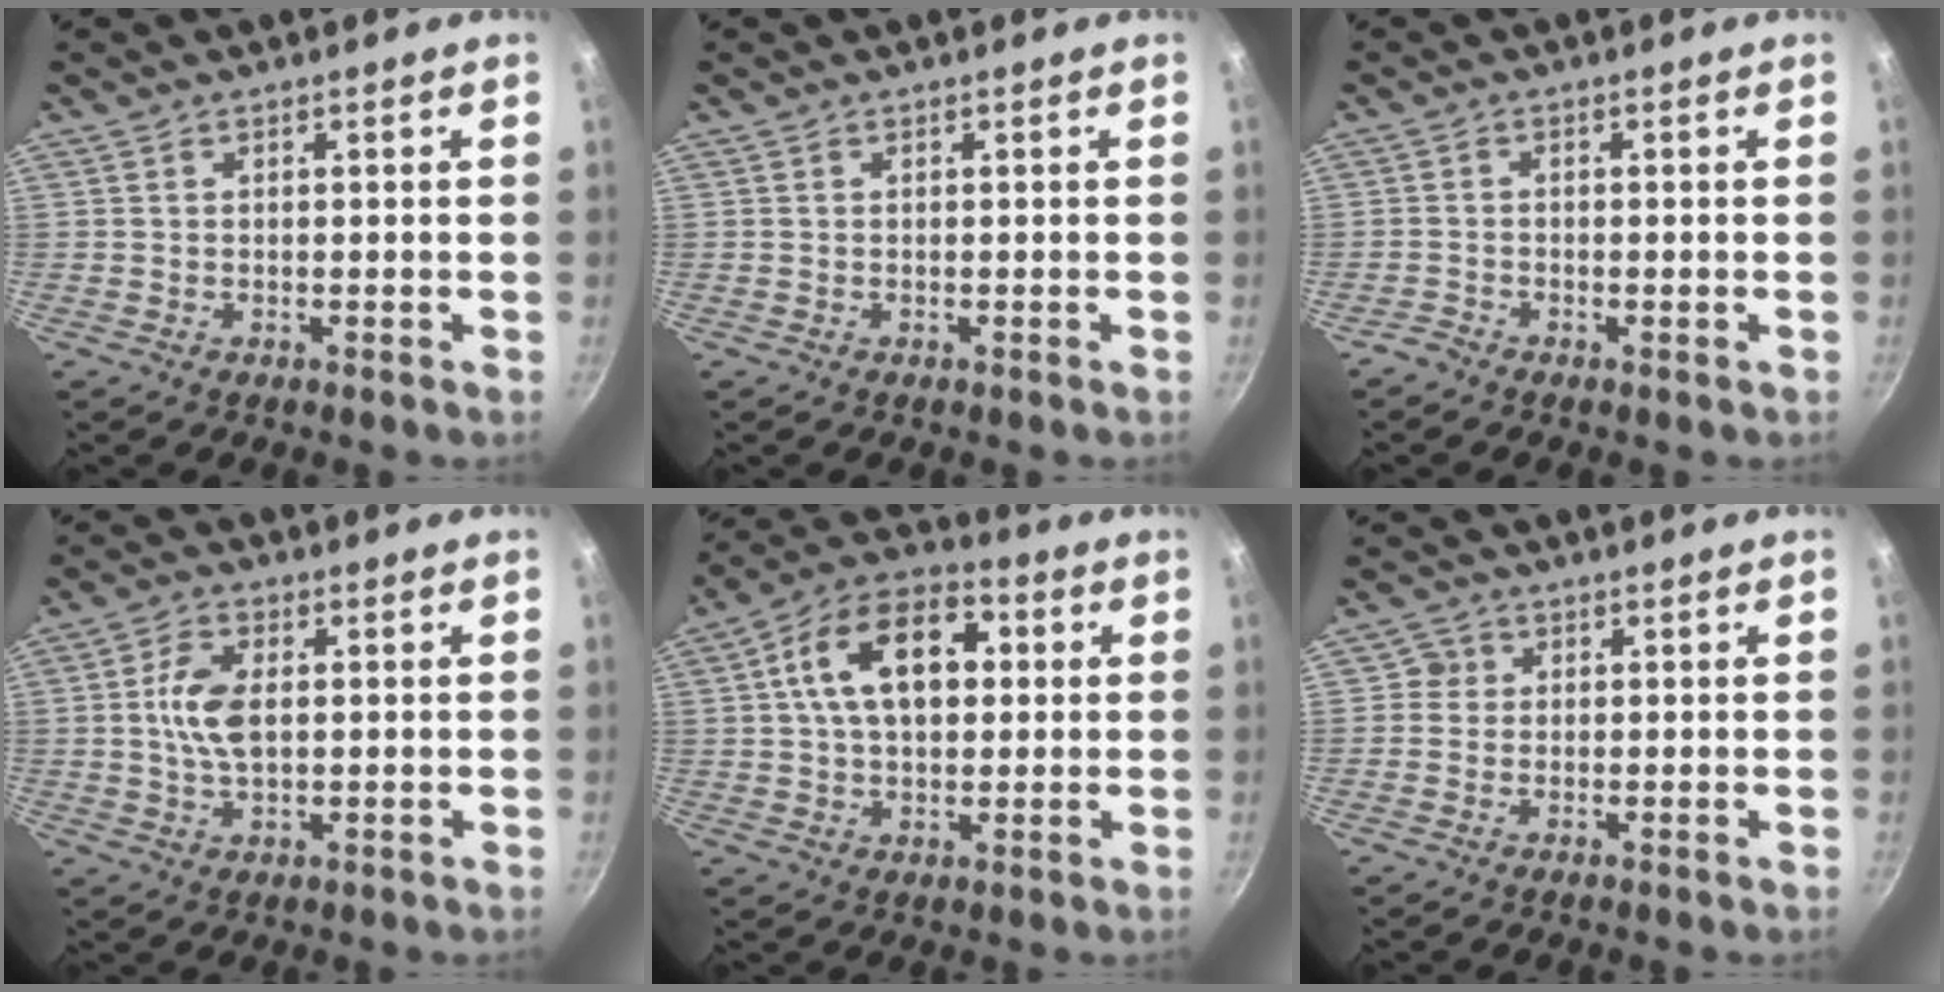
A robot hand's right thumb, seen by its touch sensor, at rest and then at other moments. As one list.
[{"total": 0.0}, {"total": 1.5, "force": [-1.2, 0.5, 0.6], "torque": [-0.020, 0.005, -0.031]}, {"total": 7.5, "force": [0.7, 4.2, 6.2], "torque": [-0.114, 0.005, 0.011]}, {"total": 15.8, "force": [3.2, 9.9, 11.9], "torque": [-0.167, 0.022, 0.035]}, {"total": 2.3, "force": [0.2, 2.3, 0.3], "torque": [0.014, 0.001, -0.004]}]